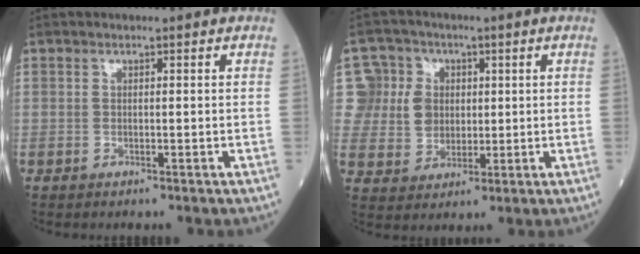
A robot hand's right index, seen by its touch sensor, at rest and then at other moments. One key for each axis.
{"total": 10.0, "fx": 2.7, "fy": 9.5, "fz": 1.8, "tx": -0.042, "ty": 0.036, "tz": 0.057}